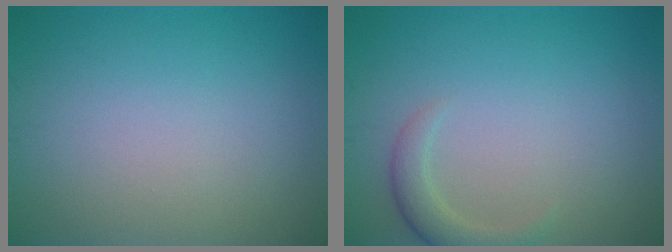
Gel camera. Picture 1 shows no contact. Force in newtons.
{"total": 2.2, "press": 2.2, "slide": 0.2}